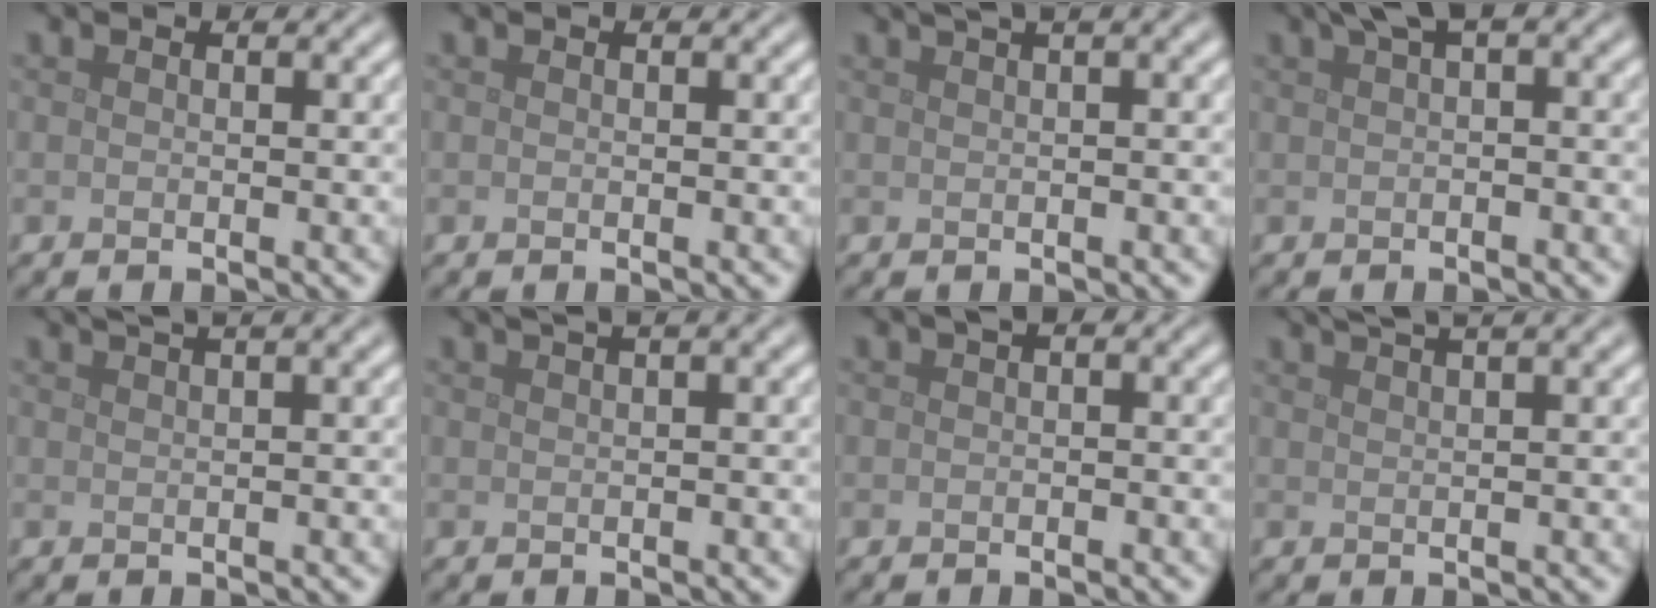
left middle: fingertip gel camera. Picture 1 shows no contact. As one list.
[{"total": 0.0}, {"total": 6.3, "force": [3.2, 2.6, 4.8], "torque": [-0.045, 0.037, 0.035]}, {"total": 3.3, "force": [1.2, 0.8, 3.0], "torque": [-0.043, 0.014, 0.019]}, {"total": 4.4, "force": [2.9, 1.3, 3.0], "torque": [-0.027, 0.019, 0.021]}, {"total": 5.6, "force": [2.9, 2.3, 4.3], "torque": [-0.040, 0.034, 0.029]}, {"total": 1.4, "force": [0.3, 0.6, 1.2], "torque": [-0.014, 0.005, 0.005]}, {"total": 4.8, "force": [3.5, 1.1, 3.0], "torque": [-0.029, 0.021, 0.029]}]